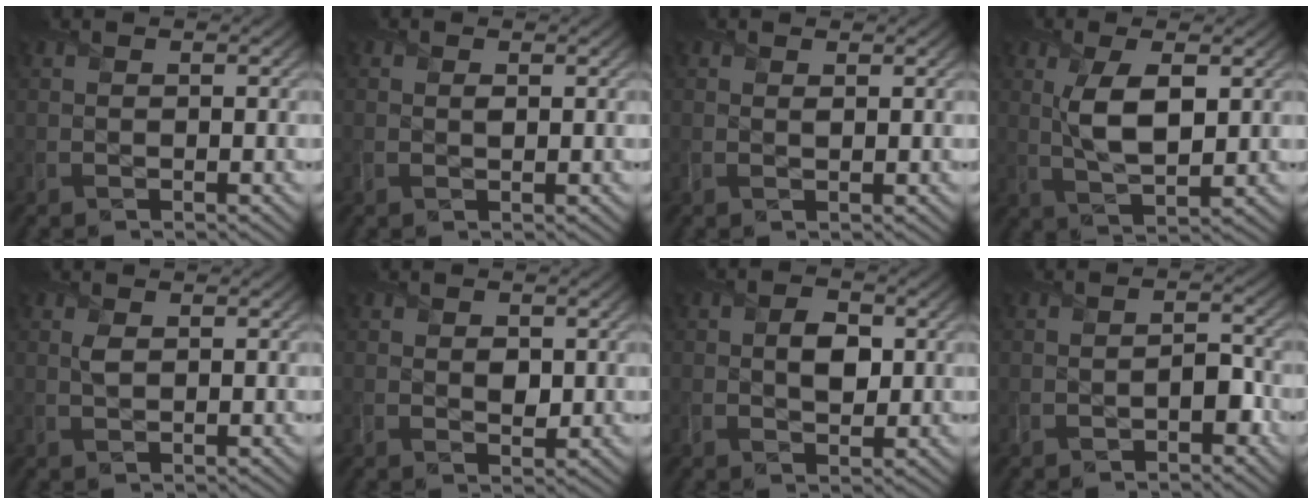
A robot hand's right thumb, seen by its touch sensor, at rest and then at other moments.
{"total": 0.5, "force": [0.1, 0.3, 0.4], "torque": [-0.009, -0.003, 0.000]}
{"total": 0.7, "force": [0.5, 0.2, 0.5], "torque": [-0.013, -0.001, 0.007]}
{"total": 6.5, "force": [1.4, 2.7, 5.8], "torque": [-0.124, 0.000, 0.029]}
{"total": 1.3, "force": [0.5, 0.6, 1.1], "torque": [-0.030, 0.002, 0.009]}
{"total": 1.9, "force": [0.2, 1.5, 1.2], "torque": [-0.024, -0.008, 0.003]}
{"total": 3.4, "force": [0.2, 2.4, 2.5], "torque": [-0.047, -0.006, -0.001]}
{"total": 2.5, "force": [-1.7, 1.2, 1.3], "torque": [-0.020, 0.003, -0.029]}